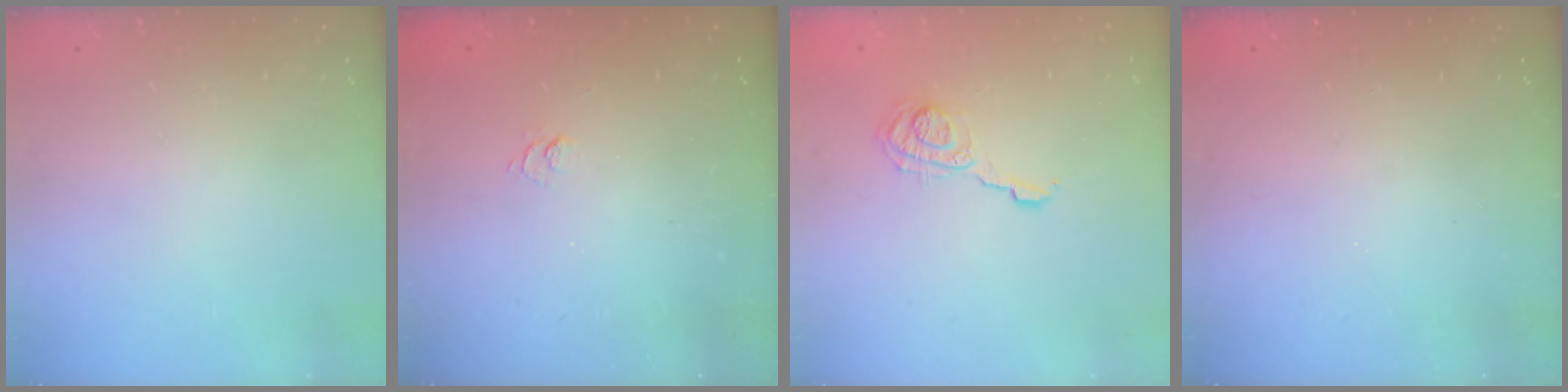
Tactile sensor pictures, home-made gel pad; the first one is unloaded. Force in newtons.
{"total": 1.9, "press": 1.5, "slide": 1.3}
{"total": 9.2, "press": 9.2, "slide": 0.4}
{"total": 2.3, "press": 2.2, "slide": 0.8}